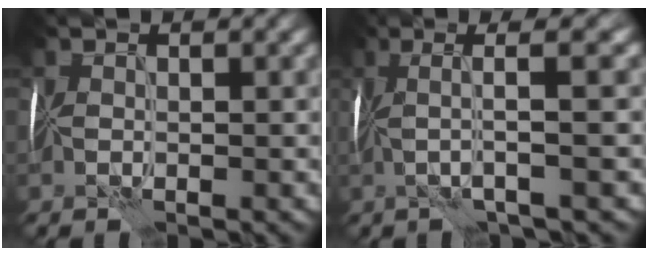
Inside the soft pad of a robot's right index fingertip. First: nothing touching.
{"total": 4.9, "force": [0.8, 0.4, 4.8], "torque": [-0.087, 0.017, 0.013]}